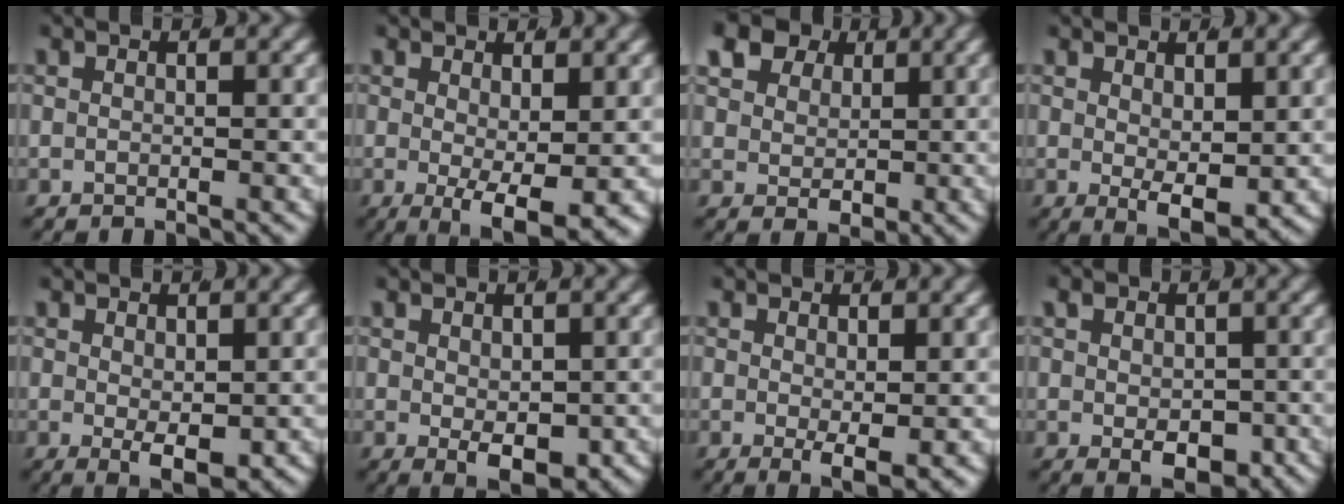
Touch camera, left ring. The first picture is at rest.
{"total": 5.2, "force": [-2.3, 1.7, 4.4], "torque": [-0.073, -0.041, -0.015]}
{"total": 7.9, "force": [3.7, 5.7, 4.0], "torque": [-0.076, -0.007, 0.066]}
{"total": 3.2, "force": [-0.5, 0.8, 3.0], "torque": [-0.049, -0.030, 0.010]}
{"total": 3.3, "force": [-0.9, 0.9, 3.0], "torque": [-0.048, -0.028, 0.005]}
{"total": 4.0, "force": [-1.5, 1.5, 3.3], "torque": [-0.052, -0.032, -0.001]}
{"total": 2.8, "force": [-0.6, 0.6, 2.7], "torque": [-0.040, -0.023, 0.003]}
{"total": 3.3, "force": [-1.1, 1.7, 2.6], "torque": [-0.042, -0.023, -0.003]}